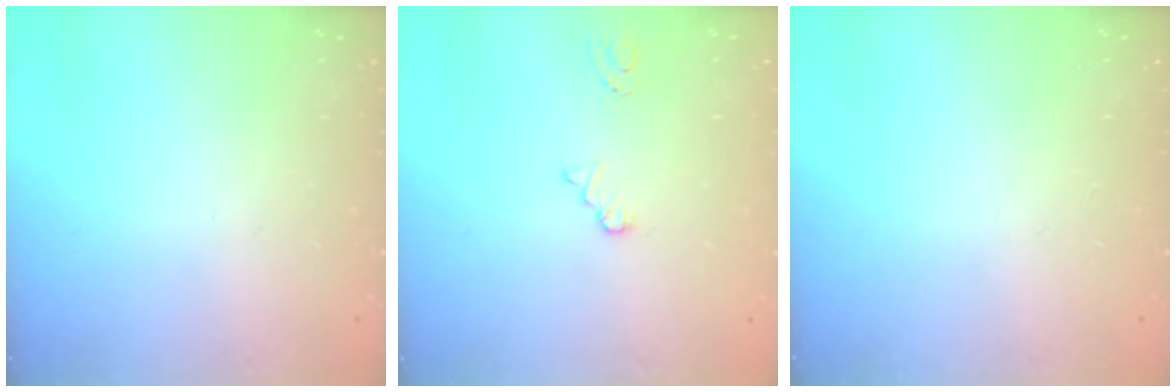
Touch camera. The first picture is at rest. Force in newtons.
{"total": 1.1, "press": 1.1, "slide": 0.1}
{"total": 0.0}